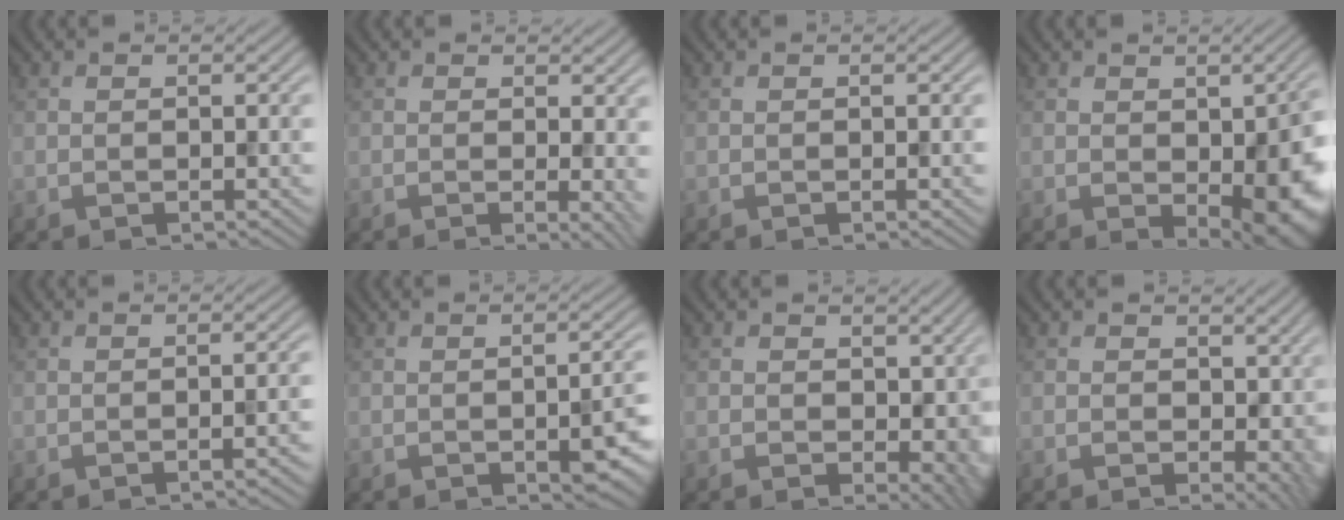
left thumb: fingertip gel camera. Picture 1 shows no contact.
{"total": 3.6, "force": [0.2, 1.1, 3.4], "torque": [-0.047, -0.003, 0.000]}
{"total": 0.0}
{"total": 8.7, "force": [-1.5, 4.5, 7.3], "torque": [-0.092, -0.024, -0.003]}
{"total": 1.9, "force": [-0.8, 0.4, 1.7], "torque": [-0.017, 0.007, -0.016]}
{"total": 5.0, "force": [-1.6, 2.0, 4.4], "torque": [-0.058, -0.011, -0.016]}
{"total": 5.6, "force": [-0.1, 3.9, 4.1], "torque": [-0.061, -0.015, -0.001]}
{"total": 4.8, "force": [0.1, 3.4, 3.5], "torque": [-0.053, -0.012, 0.001]}